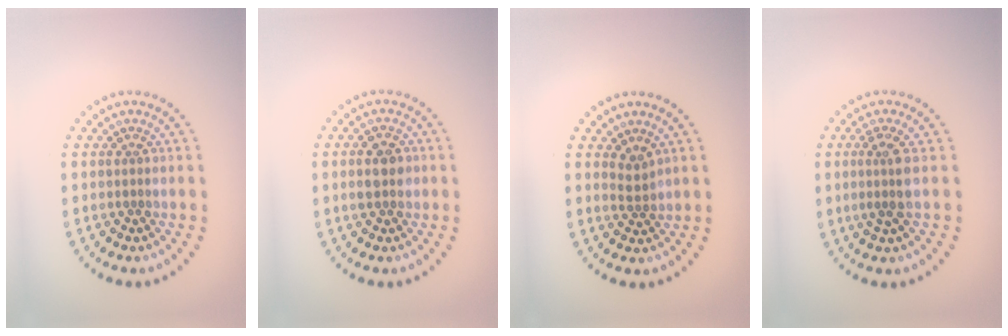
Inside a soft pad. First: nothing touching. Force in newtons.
{"total": 2.5, "press": 2.5, "slide": 0.1}
{"total": 1.3, "press": 1.1, "slide": 0.7}
{"total": 2.4, "press": 1.9, "slide": 1.5}